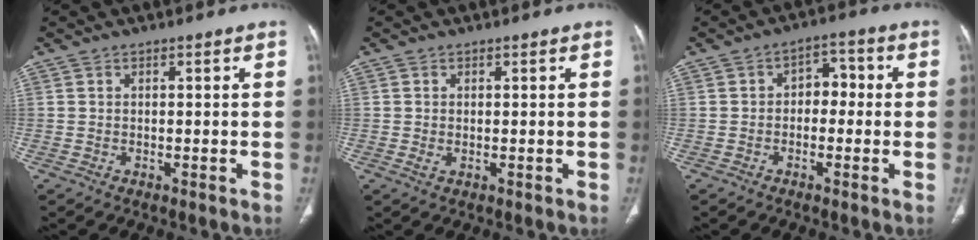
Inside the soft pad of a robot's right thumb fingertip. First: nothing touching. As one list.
[{"total": 1.1, "force": [0.0, 0.6, 0.9], "torque": [-0.026, -0.002, 0.003]}, {"total": 4.7, "force": [-0.4, 3.3, 3.3], "torque": [-0.021, 0.025, -0.017]}]